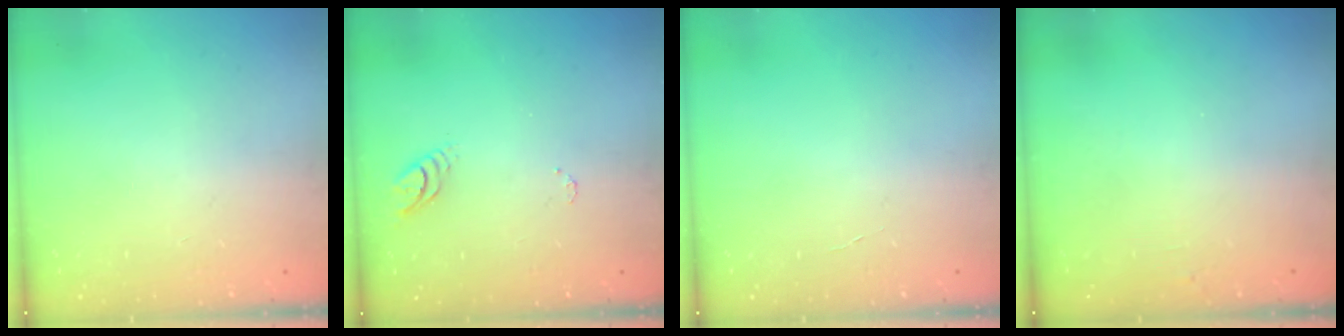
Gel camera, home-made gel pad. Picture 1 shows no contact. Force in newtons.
{"total": 3.8, "press": 3.8, "slide": 0.4}
{"total": 2.1, "press": 2.1, "slide": 0.2}
{"total": 2.5, "press": 2.5, "slide": 0.2}